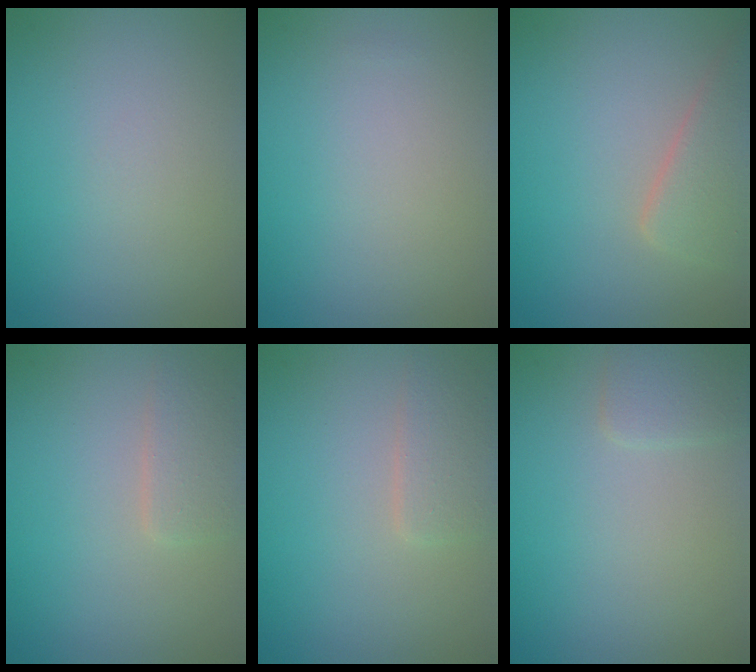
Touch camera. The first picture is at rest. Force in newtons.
{"total": 0.0}
{"total": 3.6, "press": 3.5, "slide": 0.2}
{"total": 2.0, "press": 2.0, "slide": 0.1}
{"total": 2.0, "press": 2.0, "slide": 0.1}
{"total": 1.5, "press": 1.5, "slide": 0.1}